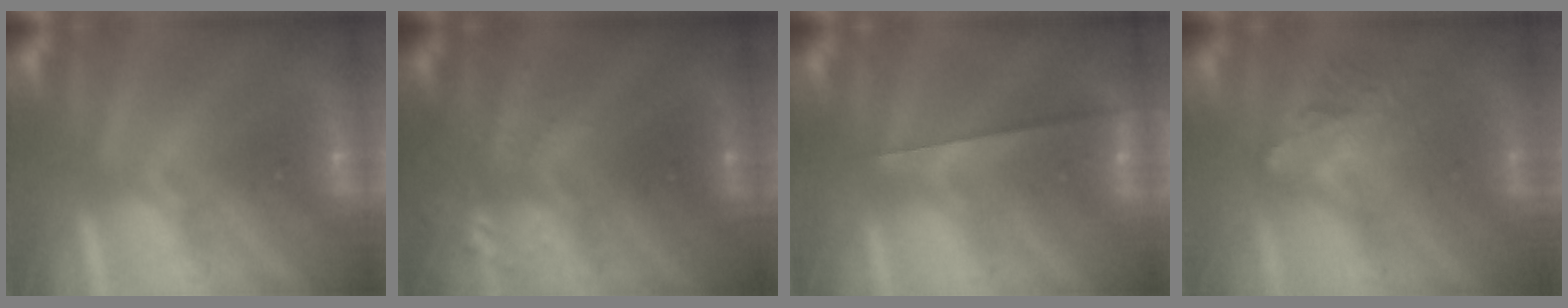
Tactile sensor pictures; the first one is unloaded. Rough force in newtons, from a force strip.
{"total": 3.4}
{"total": 2.3}
{"total": 3.5}